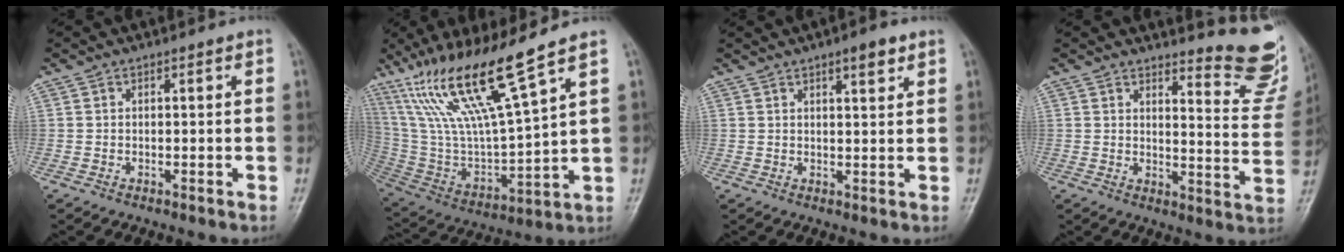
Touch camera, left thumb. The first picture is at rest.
{"total": 19.7, "force": [12.8, 2.0, 14.8], "torque": [-0.273, -0.061, 0.251]}
{"total": 4.1, "force": [2.6, 1.1, 3.1], "torque": [-0.038, -0.012, 0.036]}
{"total": 12.9, "force": [11.9, 2.0, 4.6], "torque": [-0.029, -0.144, 0.126]}